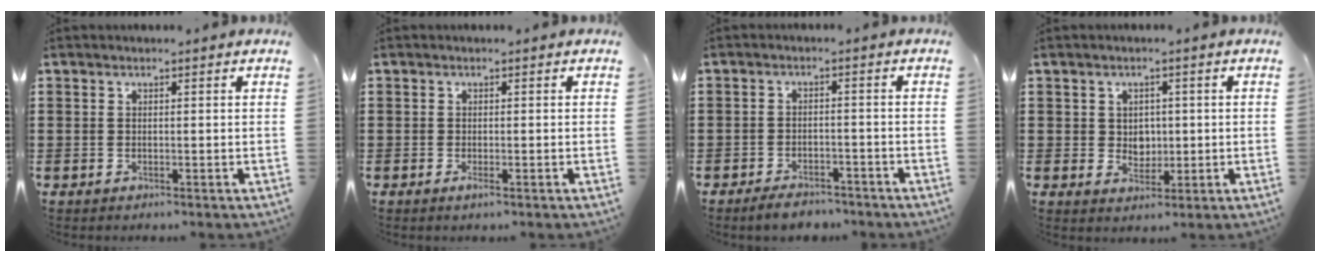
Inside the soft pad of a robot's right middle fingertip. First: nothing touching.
{"total": 0.8, "force": [-0.5, 0.1, 0.7], "torque": [-0.016, -0.006, -0.008]}
{"total": 3.0, "force": [-2.9, 0.7, 0.6], "torque": [-0.015, 0.003, -0.058]}
{"total": 3.0, "force": [0.5, 2.8, 0.9], "torque": [-0.024, 0.005, 0.006]}